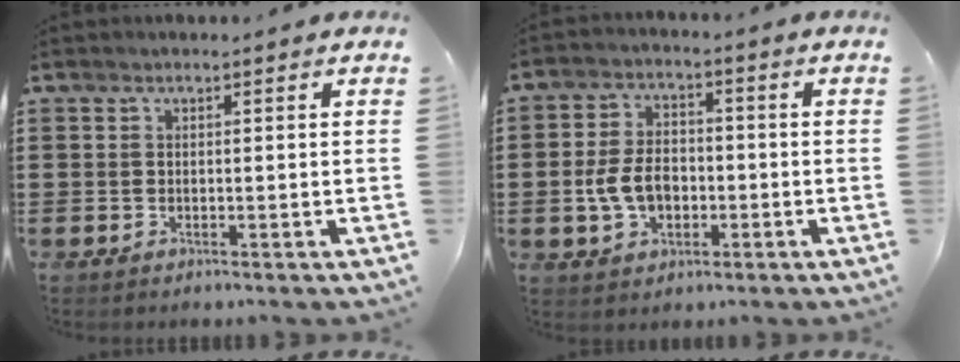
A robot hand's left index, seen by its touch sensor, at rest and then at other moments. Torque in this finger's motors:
{"motor_torque": [1.27, 0.86, 0.65, 0.10]}